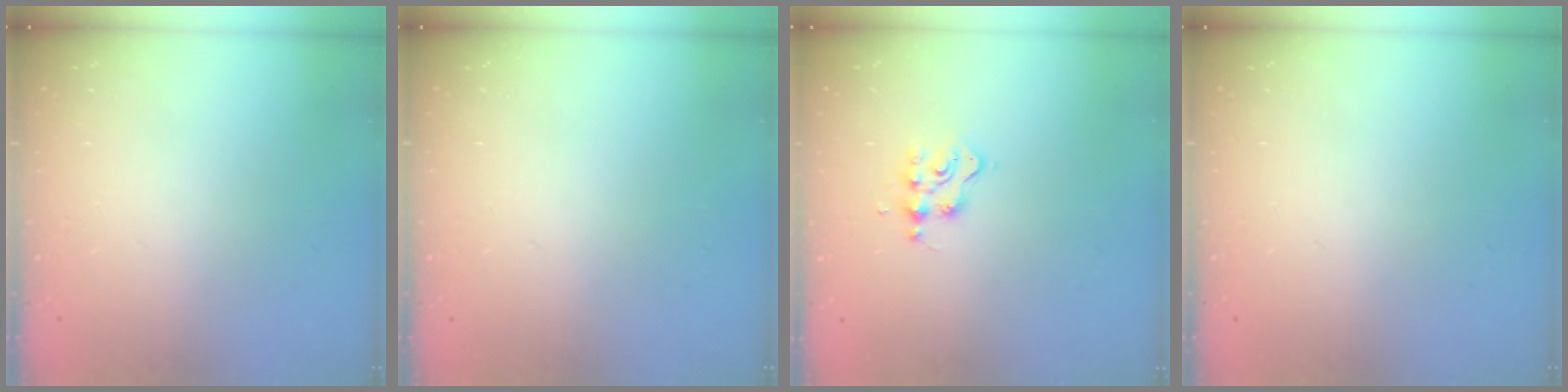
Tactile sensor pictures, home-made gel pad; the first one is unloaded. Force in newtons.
{"total": 0.0}
{"total": 3.7, "press": 3.7, "slide": 0.3}
{"total": 0.0}